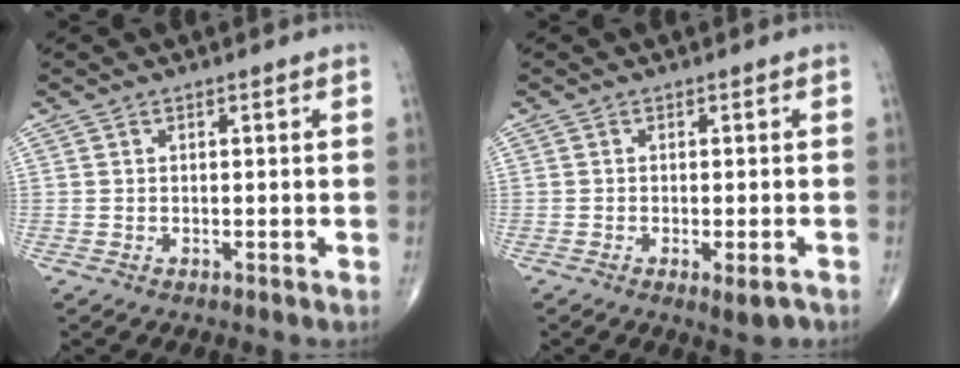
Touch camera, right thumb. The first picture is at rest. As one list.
[{"total": 3.2, "force": [-1.6, 0.9, 2.6], "torque": [-0.032, -0.001, -0.019]}]